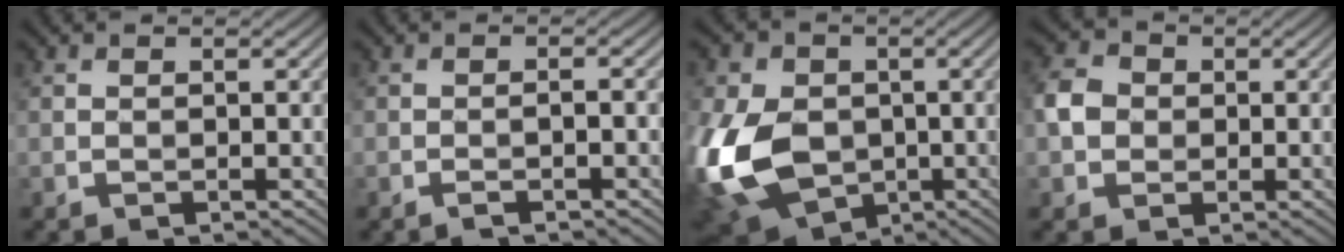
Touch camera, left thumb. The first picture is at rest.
{"total": 1.7, "force": [-1.0, 0.1, 1.4], "torque": [-0.022, 0.009, -0.021]}
{"total": 14.9, "force": [-2.7, 11.0, 9.7], "torque": [-0.259, -0.023, -0.058]}
{"total": 3.5, "force": [0.0, 3.2, 1.5], "torque": [-0.038, 0.005, -0.007]}